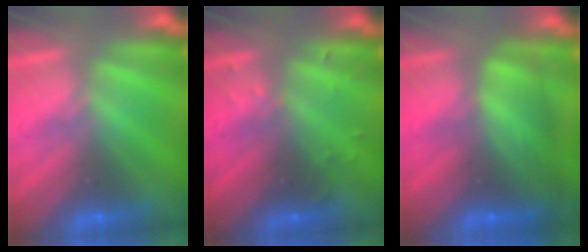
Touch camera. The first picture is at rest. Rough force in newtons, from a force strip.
{"total": 2.9}
{"total": 7.8}